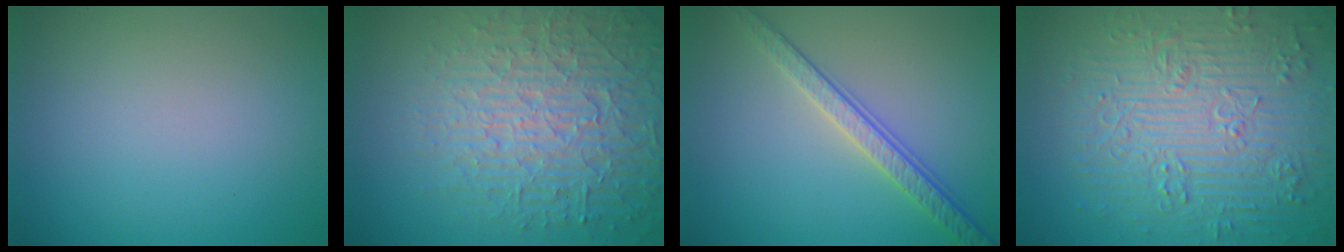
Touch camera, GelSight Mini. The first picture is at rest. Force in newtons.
{"total": 7.2, "press": 7.0, "slide": 1.8}
{"total": 3.6, "press": 3.3, "slide": 1.6}
{"total": 9.3, "press": 6.9, "slide": 6.2}